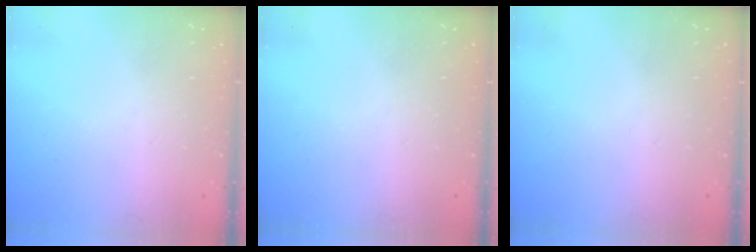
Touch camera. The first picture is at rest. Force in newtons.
{"total": 0.0}
{"total": 0.0}